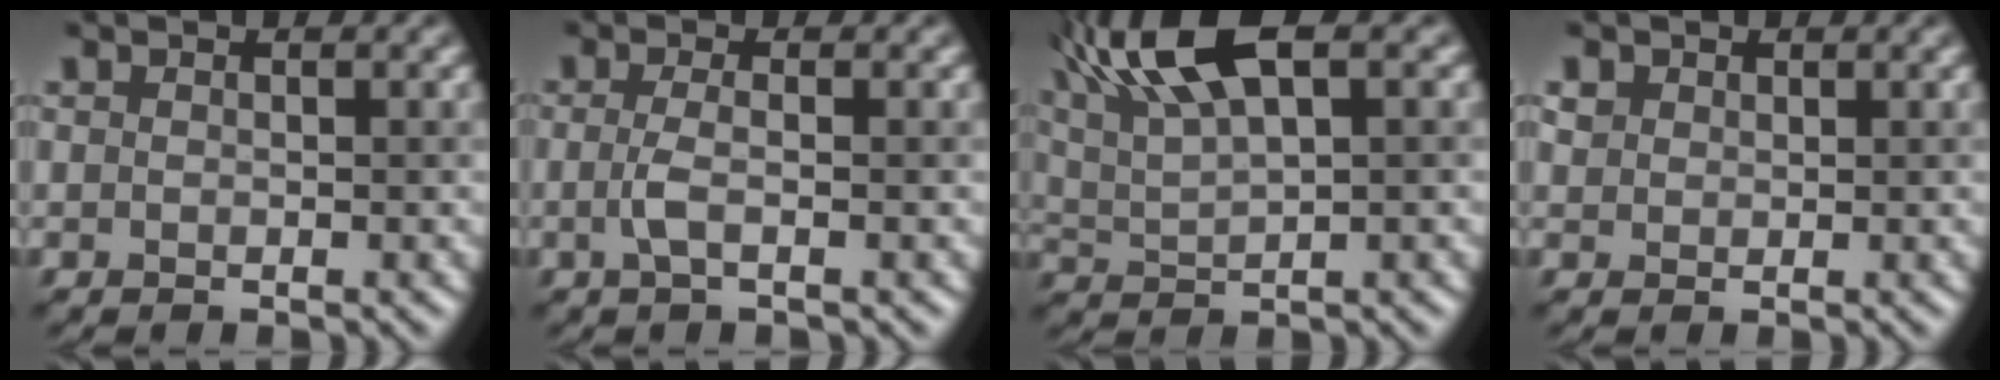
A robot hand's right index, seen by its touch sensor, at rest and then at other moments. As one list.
[{"total": 1.9, "force": [-0.4, 0.5, 1.8], "torque": [-0.040, -0.003, -0.011]}, {"total": 8.7, "force": [4.8, 2.7, 6.8], "torque": [-0.134, 0.022, 0.091]}, {"total": 1.3, "force": [0.8, 1.0, 0.1], "torque": [-0.002, 0.003, 0.013]}]